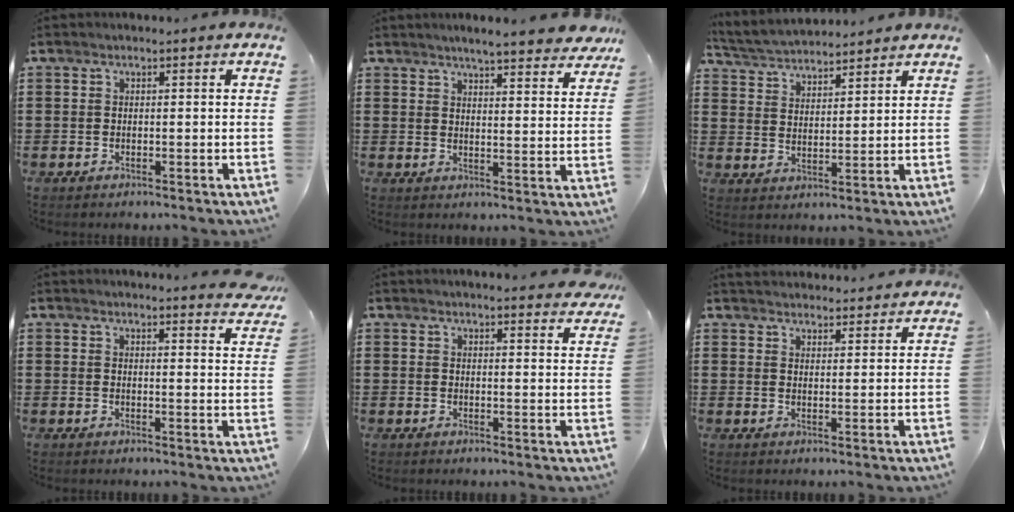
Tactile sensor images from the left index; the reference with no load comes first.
{"total": 4.8, "force": [4.6, -0.4, 1.3], "torque": [-0.035, -0.024, 0.079]}
{"total": 4.0, "force": [4.0, 0.4, 0.3], "torque": [-0.025, -0.017, 0.070]}
{"total": 3.0, "force": [2.9, -0.4, 0.6], "torque": [-0.014, -0.015, 0.053]}
{"total": 3.0, "force": [2.9, -0.2, 0.5], "torque": [-0.012, -0.012, 0.054]}
{"total": 2.8, "force": [2.8, 0.2, -0.2], "torque": [-0.005, -0.008, 0.053]}